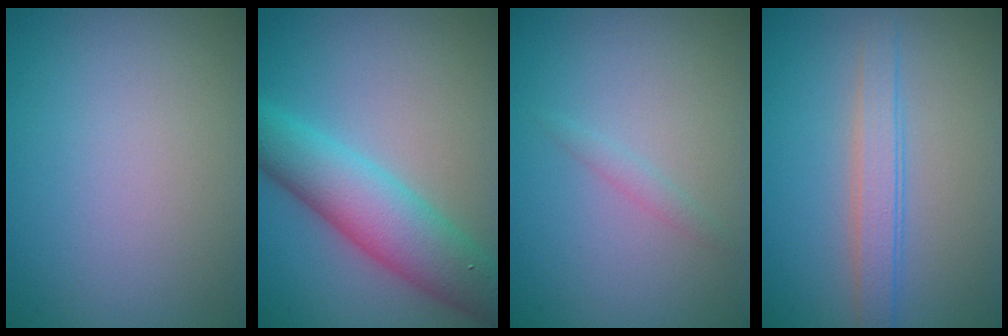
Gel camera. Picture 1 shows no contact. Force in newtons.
{"total": 7.0, "press": 7.0, "slide": 0.2}
{"total": 0.9, "press": 0.8, "slide": 0.0}
{"total": 2.5, "press": 2.5, "slide": 0.1}